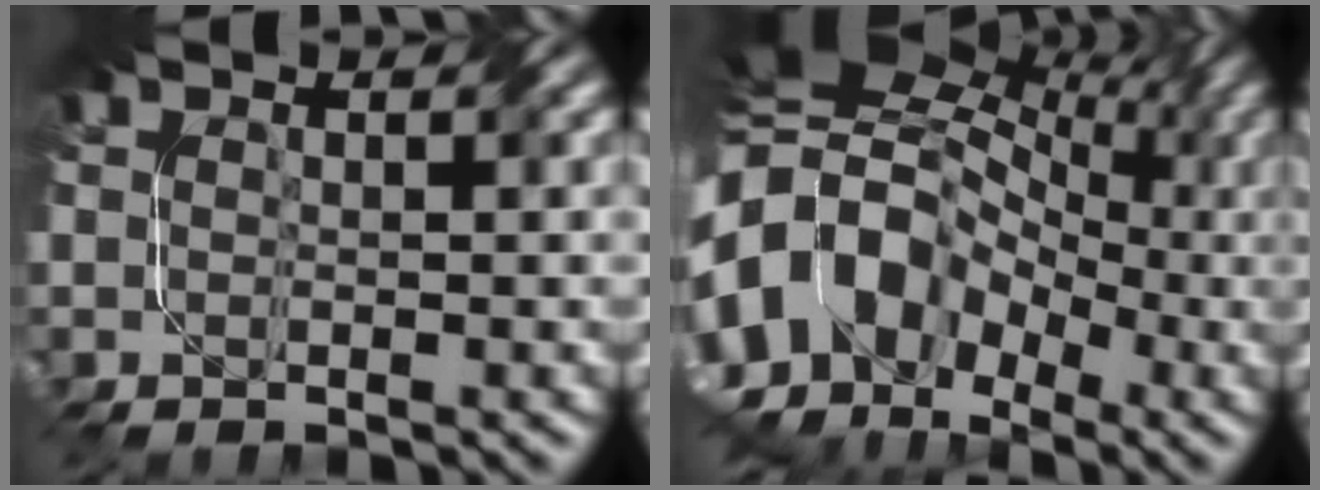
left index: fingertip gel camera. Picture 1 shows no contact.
{"total": 16.9, "force": [-1.2, 12.9, 10.8], "torque": [-0.215, -0.004, -0.020]}